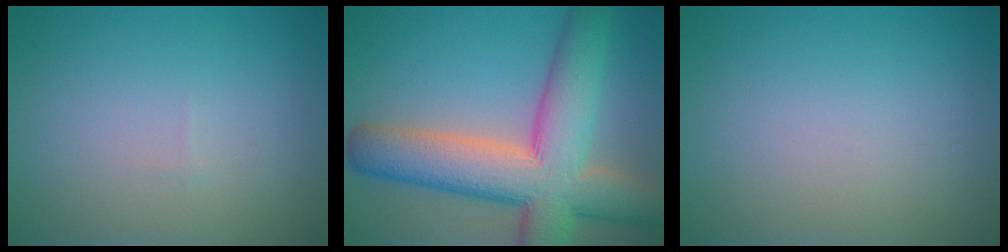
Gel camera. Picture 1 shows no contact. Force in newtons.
{"total": 11.6, "press": 11.5, "slide": 0.9}
{"total": 0.0}